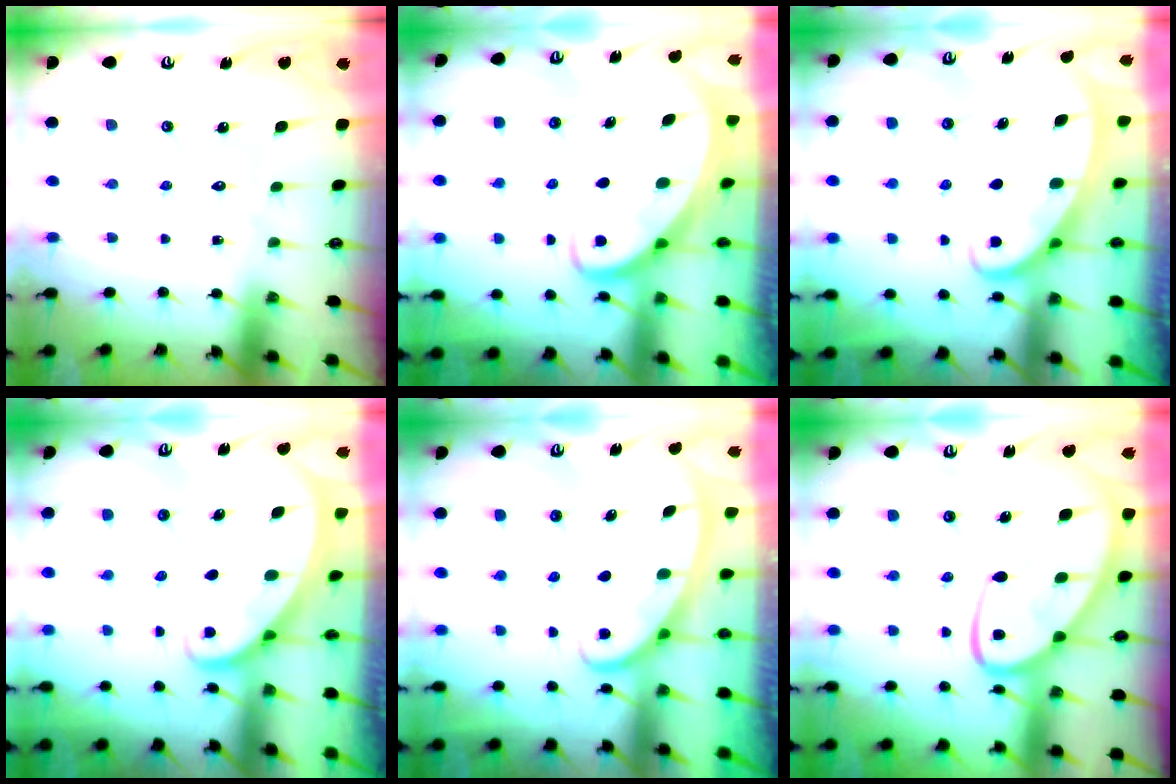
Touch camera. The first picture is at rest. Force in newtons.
{"total": 3.0, "press": 3.0, "slide": 0.4}
{"total": 2.4, "press": 2.4, "slide": 0.4}
{"total": 1.5, "press": 1.5, "slide": 0.0}
{"total": 3.0, "press": 3.0, "slide": 0.4}
{"total": 12.6, "press": 12.6, "slide": 1.1}